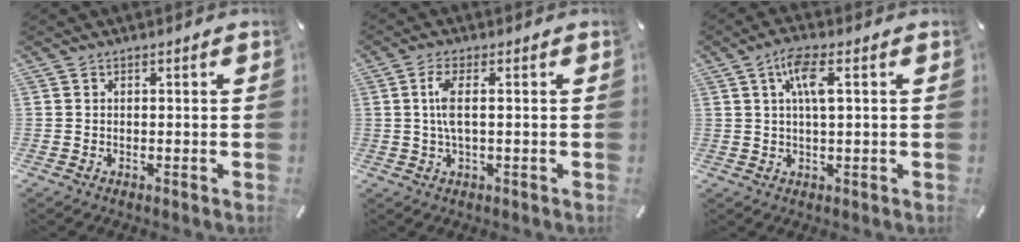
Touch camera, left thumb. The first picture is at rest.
{"total": 5.4, "force": [0.4, 1.4, 5.2], "torque": [-0.112, -0.005, 0.002]}
{"total": 6.2, "force": [1.9, 1.6, 5.7], "torque": [-0.109, 0.003, 0.027]}